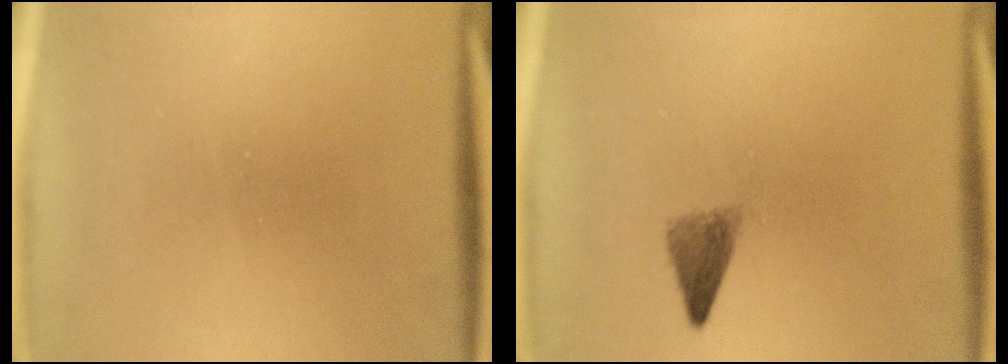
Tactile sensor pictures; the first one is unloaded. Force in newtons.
{"total": 2.5}